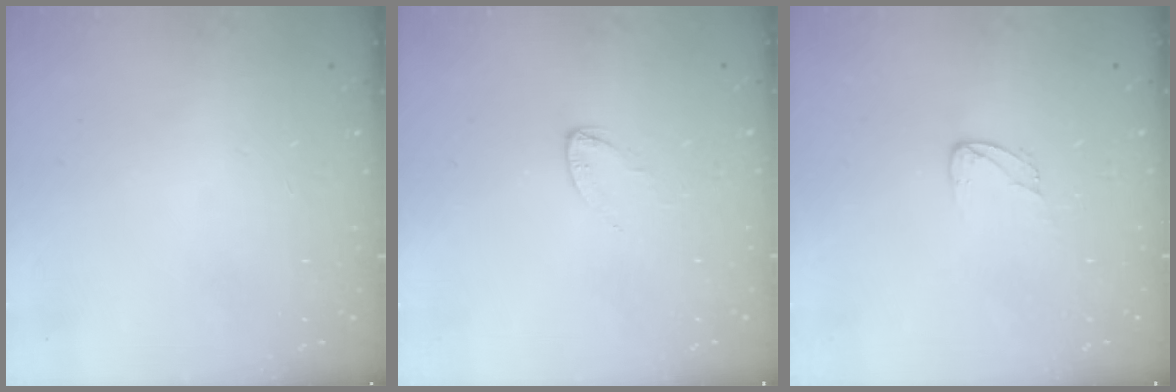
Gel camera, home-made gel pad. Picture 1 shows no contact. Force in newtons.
{"total": 2.6, "press": 2.6, "slide": 0.2}
{"total": 2.9, "press": 2.9, "slide": 0.2}